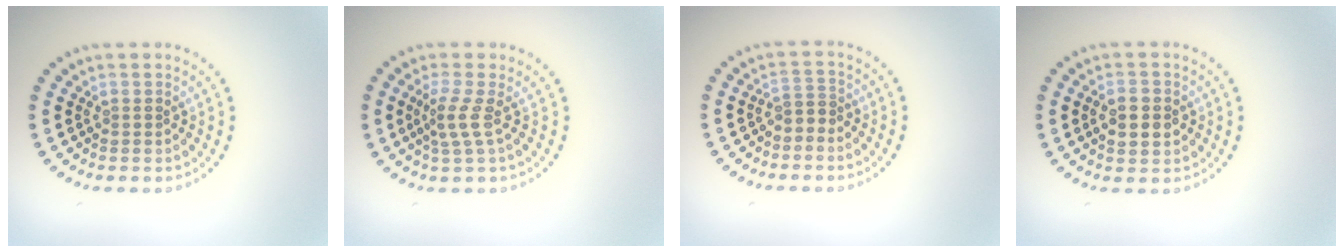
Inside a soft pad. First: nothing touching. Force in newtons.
{"total": 2.1, "press": 1.6, "slide": 1.5}
{"total": 1.3, "press": 1.0, "slide": 0.9}
{"total": 2.9, "press": 2.9, "slide": 0.1}